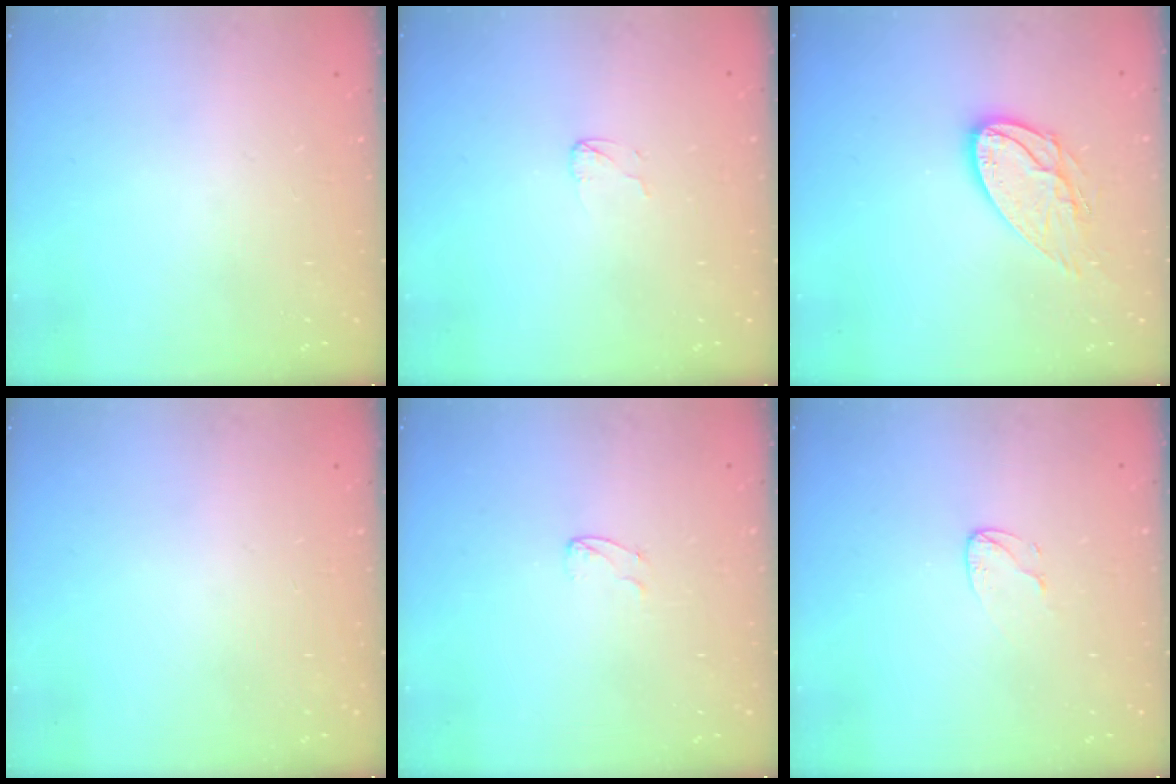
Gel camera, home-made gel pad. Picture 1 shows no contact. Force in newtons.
{"total": 2.9, "press": 2.9, "slide": 0.2}
{"total": 11.2, "press": 11.2, "slide": 0.5}
{"total": 0.0}
{"total": 3.4, "press": 3.4, "slide": 0.3}
{"total": 4.0, "press": 4.0, "slide": 0.4}